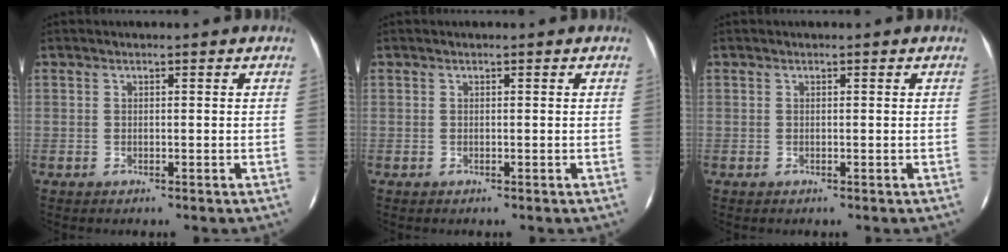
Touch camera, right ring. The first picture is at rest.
{"total": 0.0}
{"total": 0.0}